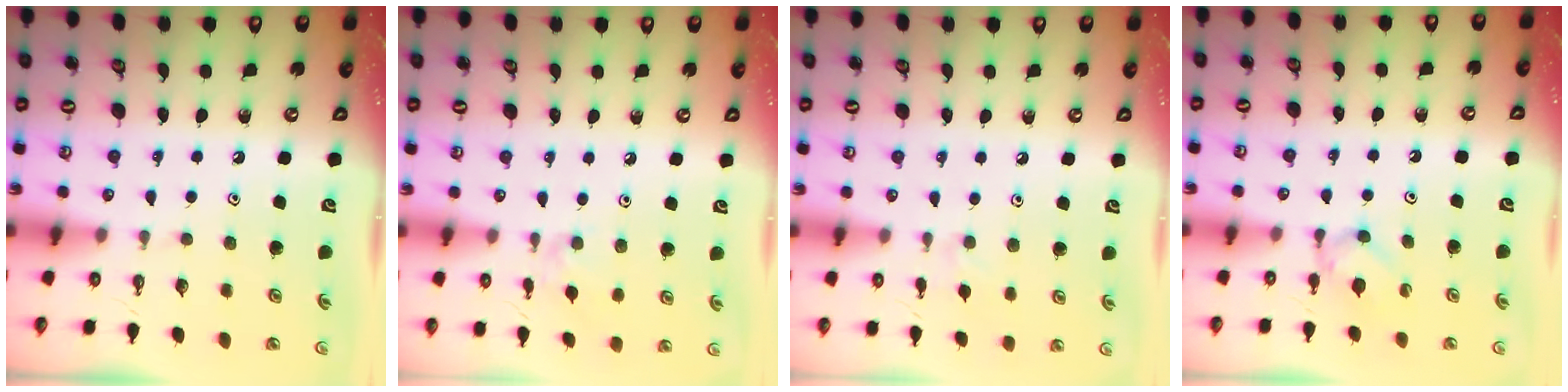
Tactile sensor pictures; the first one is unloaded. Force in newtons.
{"total": 2.9, "press": 2.8, "slide": 0.5}
{"total": 4.8, "press": 4.7, "slide": 0.7}
{"total": 3.0, "press": 2.9, "slide": 0.7}